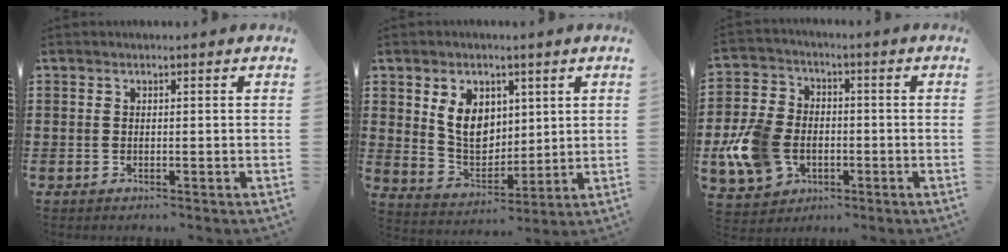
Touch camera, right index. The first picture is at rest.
{"total": 7.2, "force": [2.3, 5.4, 4.1], "torque": [-0.090, 0.007, 0.039]}
{"total": 10.4, "force": [-2.6, 7.8, 6.3], "torque": [-0.174, 0.009, -0.051]}